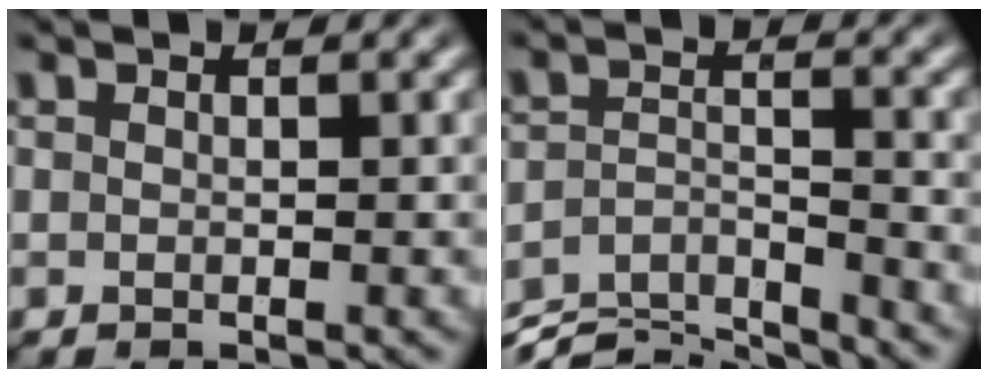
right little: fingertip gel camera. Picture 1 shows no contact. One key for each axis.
{"total": 7.5, "fx": -5.8, "fy": 3.6, "fz": 3.2, "tx": -0.048, "ty": -0.035, "tz": -0.091}